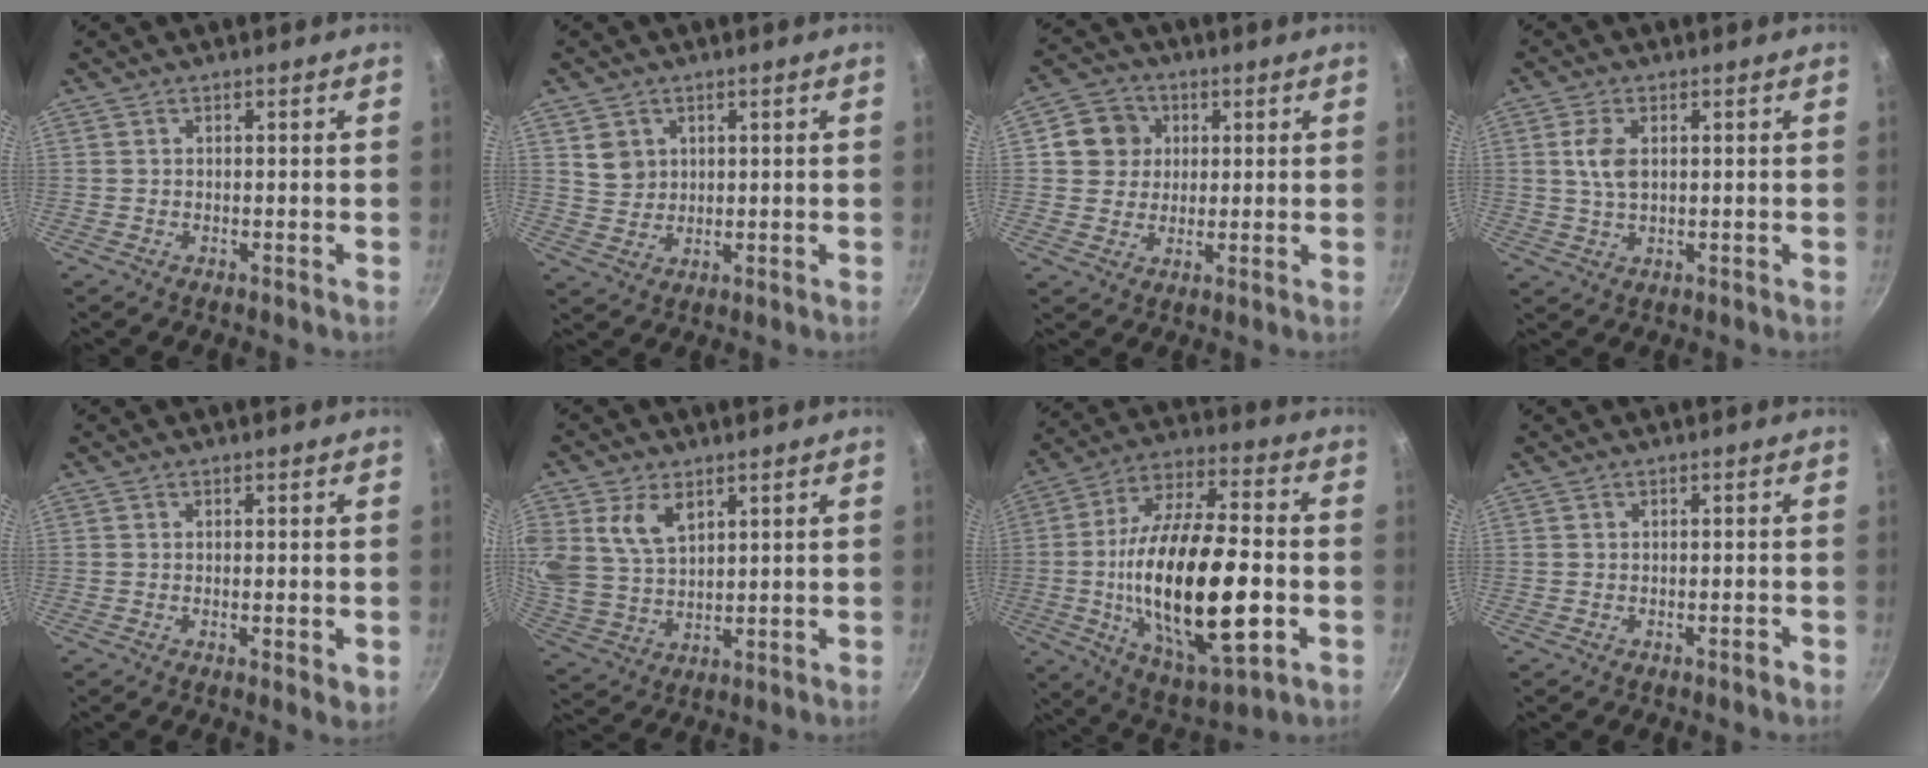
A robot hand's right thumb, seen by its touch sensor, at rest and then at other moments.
{"total": 4.8, "force": [1.7, 4.1, 1.7], "torque": [-0.010, -0.002, 0.037]}
{"total": 7.7, "force": [2.0, 7.0, 2.4], "torque": [-0.006, 0.009, 0.026]}
{"total": 4.9, "force": [1.0, 2.7, 3.9], "torque": [-0.076, 0.001, 0.020]}
{"total": 2.9, "force": [-0.5, 0.8, 2.7], "torque": [-0.040, -0.008, -0.007]}
{"total": 10.4, "force": [4.4, 6.8, 6.5], "torque": [-0.118, -0.023, 0.092]}
{"total": 27.5, "force": [-4.3, 11.2, 24.7], "torque": [-0.435, 0.019, -0.067]}
{"total": 0.8, "force": [-0.6, 0.2, 0.5], "torque": [-0.010, 0.011, -0.006]}